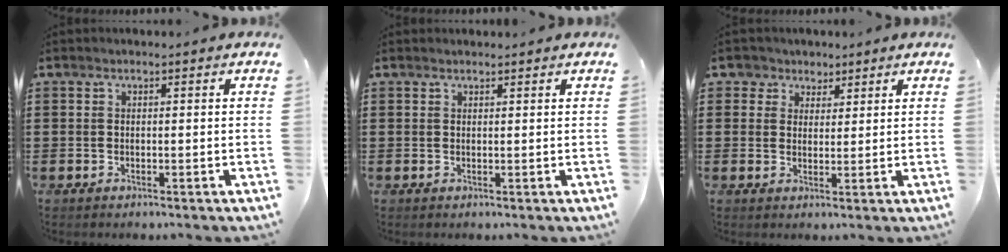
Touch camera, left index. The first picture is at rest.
{"total": 0.6, "force": [0.6, 0.1, -0.1], "torque": [0.000, 0.001, 0.011]}
{"total": 3.2, "force": [1.9, 2.6, 0.1], "torque": [-0.019, 0.012, 0.034]}